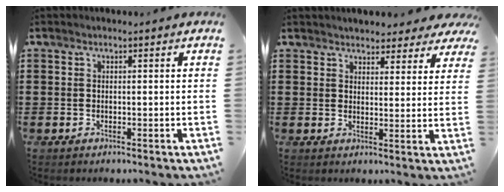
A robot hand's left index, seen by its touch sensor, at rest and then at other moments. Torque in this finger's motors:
{"motor_torque": [2.14, 0.00, 0.72, 0.07]}